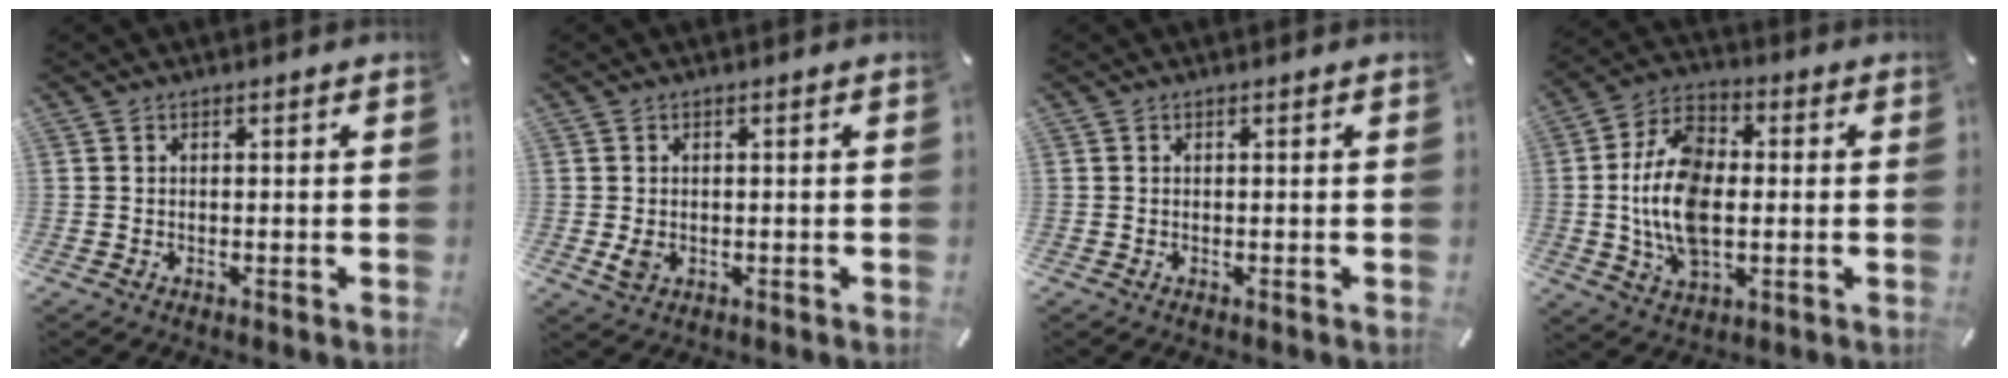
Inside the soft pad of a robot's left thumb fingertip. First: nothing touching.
{"total": 2.5, "force": [-0.2, 1.7, 1.8], "torque": [-0.048, -0.003, -0.006]}
{"total": 0.0}
{"total": 15.5, "force": [-0.7, 9.7, 12.1], "torque": [-0.257, 0.001, -0.012]}